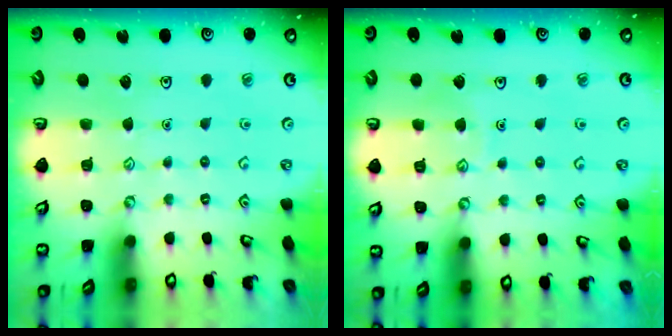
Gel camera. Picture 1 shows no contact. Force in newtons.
{"total": 5.8, "press": 5.8, "slide": 0.6}